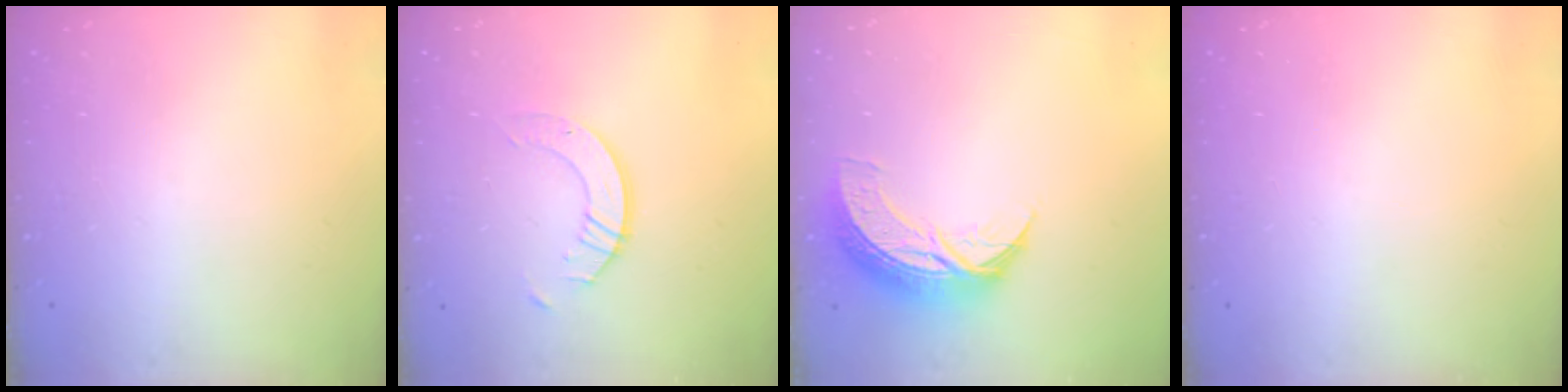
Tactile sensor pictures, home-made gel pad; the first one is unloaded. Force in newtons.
{"total": 4.8, "press": 4.7, "slide": 0.4}
{"total": 10.1, "press": 10.1, "slide": 0.8}
{"total": 0.0}